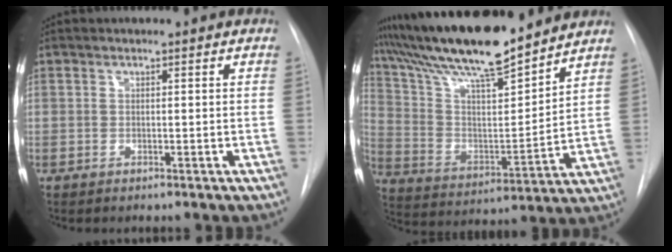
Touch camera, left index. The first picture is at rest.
{"total": 19.9, "force": [17.2, 1.8, 9.9], "torque": [-0.182, 0.005, 0.300]}